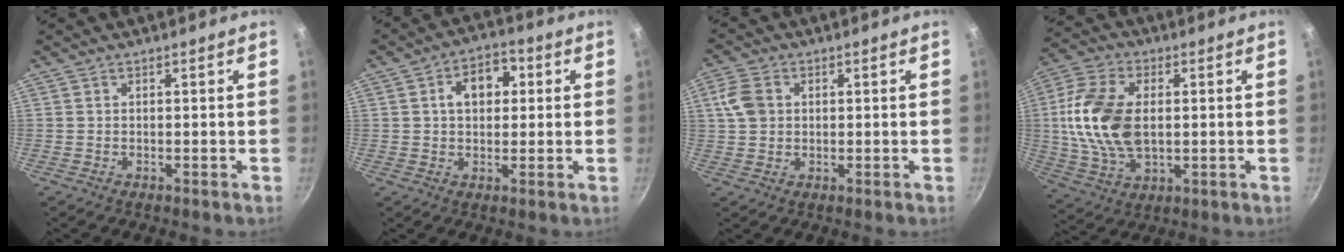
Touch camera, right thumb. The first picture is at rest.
{"total": 8.3, "force": [1.7, 5.9, 5.6], "torque": [-0.048, 0.015, 0.016]}
{"total": 6.0, "force": [1.2, 4.7, 3.5], "torque": [-0.060, 0.006, 0.018]}
{"total": 16.5, "force": [1.2, 10.2, 13.0], "torque": [-0.245, 0.003, 0.020]}